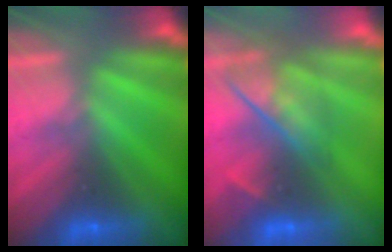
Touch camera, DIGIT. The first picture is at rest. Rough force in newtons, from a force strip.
{"total": 4.5}